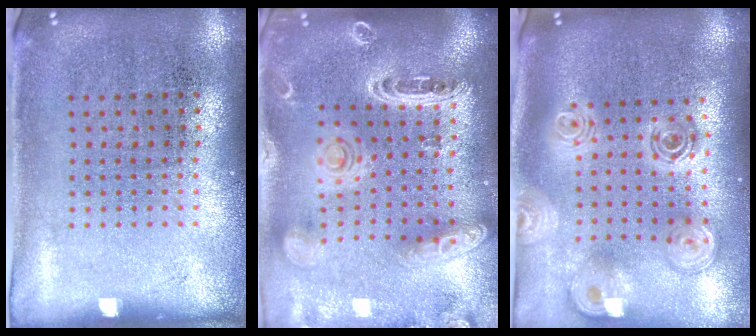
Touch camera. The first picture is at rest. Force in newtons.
{"total": 2.6, "press": 2.3, "slide": 1.1}
{"total": 2.6, "press": 2.0, "slide": 1.7}